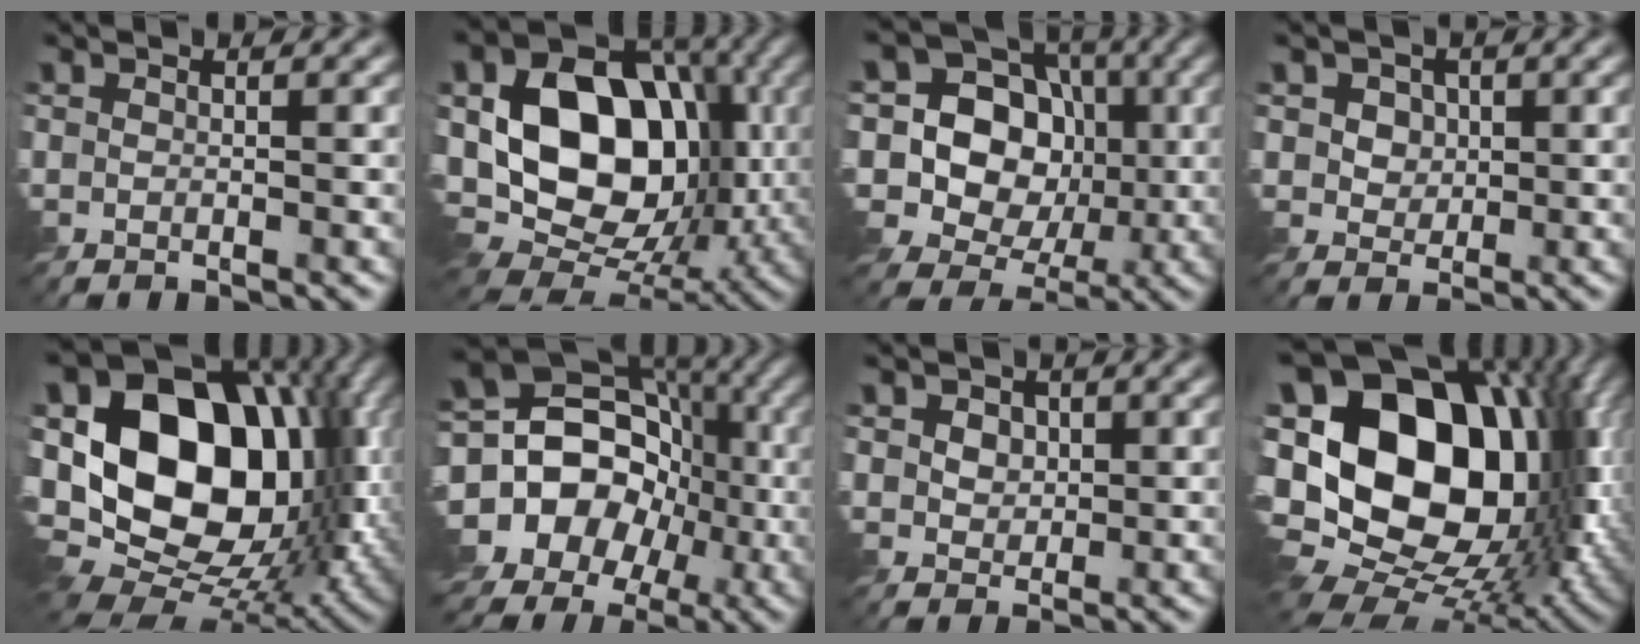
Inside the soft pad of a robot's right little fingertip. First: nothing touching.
{"total": 15.8, "force": [0.6, 11.7, 10.7], "torque": [-0.196, -0.013, 0.012]}
{"total": 12.7, "force": [0.8, 10.9, 6.5], "torque": [-0.137, 0.038, -0.016]}
{"total": 3.1, "force": [1.0, 2.5, 1.3], "torque": [-0.036, -0.003, 0.023]}
{"total": 19.4, "force": [1.4, 13.3, 14.0], "torque": [-0.264, 0.000, 0.045]}
{"total": 16.3, "force": [-4.7, 13.7, 7.4], "torque": [-0.142, 0.012, -0.102]}
{"total": 2.5, "force": [0.7, 2.0, 1.3], "torque": [-0.032, 0.000, 0.012]}
{"total": 21.7, "force": [0.0, 15.1, 15.6], "torque": [-0.321, -0.005, 0.010]}